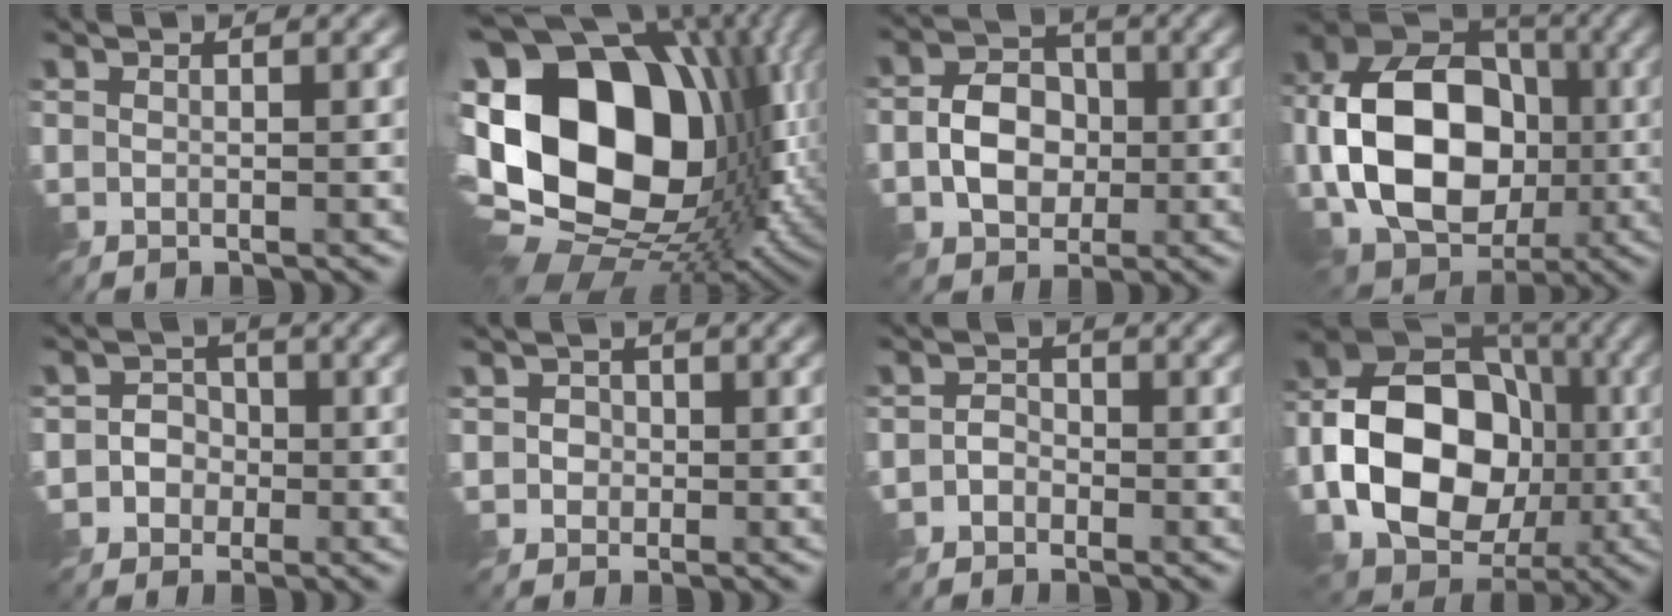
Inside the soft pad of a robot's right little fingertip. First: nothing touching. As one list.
[{"total": 21.8, "force": [0.3, 15.1, 15.6], "torque": [-0.320, -0.011, 0.022]}, {"total": 4.6, "force": [-0.9, 3.6, 2.7], "torque": [-0.046, 0.003, -0.020]}, {"total": 13.2, "force": [-1.8, 9.4, 9.1], "torque": [-0.169, 0.008, -0.040]}, {"total": 3.0, "force": [-1.0, 2.8, 0.6], "torque": [0.014, 0.009, -0.037]}, {"total": 2.0, "force": [0.0, 1.9, 0.6], "torque": [-0.003, 0.005, -0.003]}, {"total": 1.6, "force": [-1.0, 1.2, 0.4], "torque": [0.010, 0.004, -0.028]}, {"total": 13.7, "force": [-2.7, 10.0, 9.0], "torque": [-0.150, 0.007, -0.062]}]